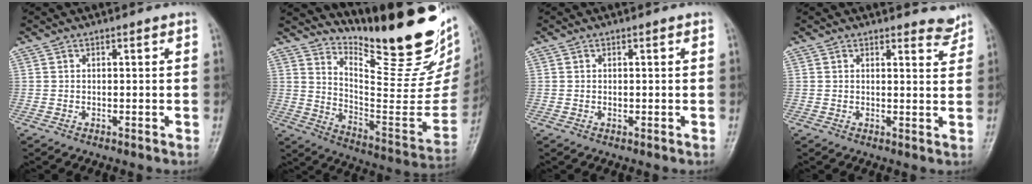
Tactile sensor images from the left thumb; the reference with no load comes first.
{"total": 27.3, "force": [19.6, 7.4, 17.6], "torque": [-0.222, -0.137, 0.290]}
{"total": 0.5, "force": [0.1, 0.4, 0.4], "torque": [-0.007, -0.001, 0.000]}
{"total": 3.2, "force": [3.0, 1.0, 0.3], "torque": [0.009, -0.028, 0.025]}